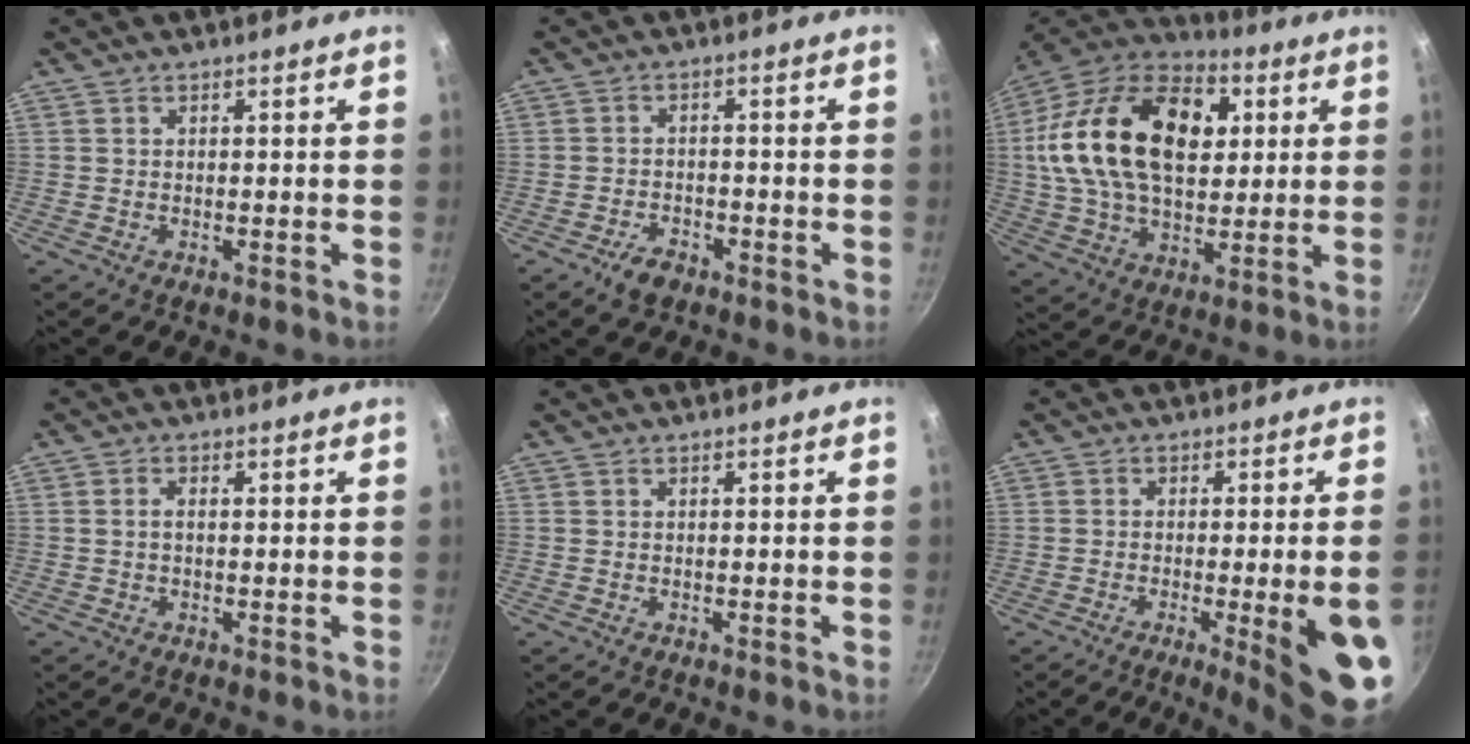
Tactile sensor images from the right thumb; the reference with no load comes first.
{"total": 4.2, "force": [-2.8, 2.3, 2.1], "torque": [-0.034, 0.021, -0.044]}
{"total": 27.9, "force": [5.4, 17.5, 21.1], "torque": [-0.363, 0.016, 0.081]}
{"total": 1.5, "force": [0.0, 0.8, 1.3], "torque": [-0.030, 0.006, -0.001]}
{"total": 0.0}
{"total": 13.8, "force": [-4.3, 2.0, 12.9], "torque": [-0.150, 0.007, -0.051]}